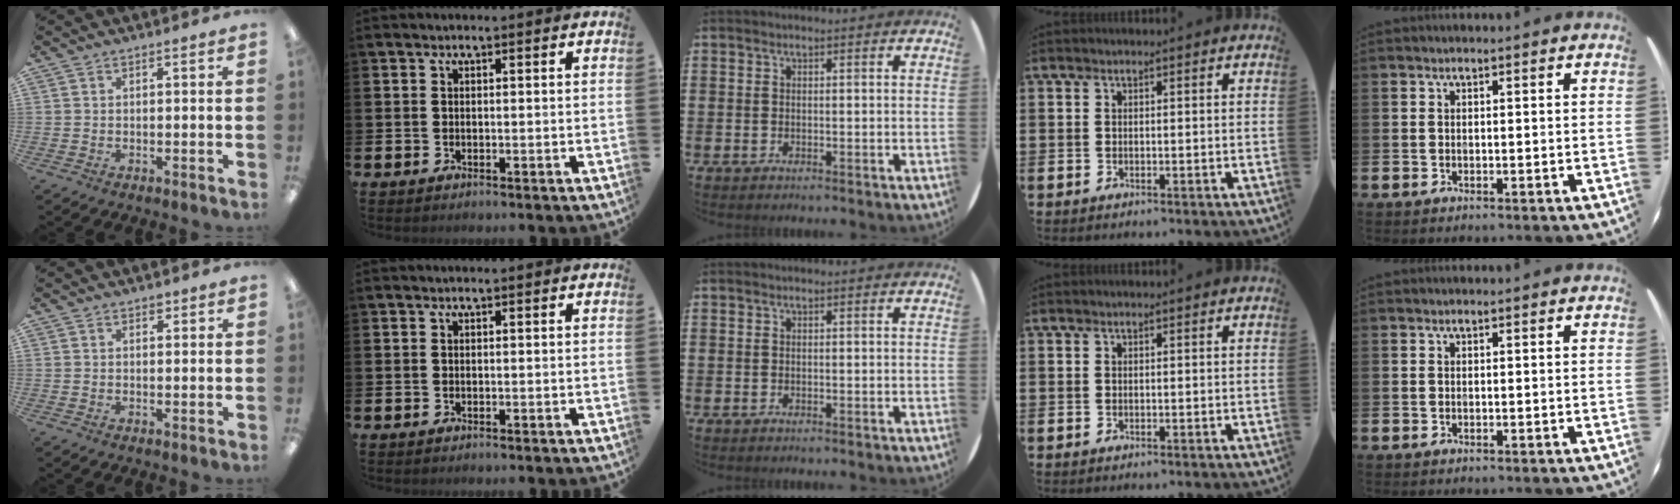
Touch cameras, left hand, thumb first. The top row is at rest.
{"thumb": {"total": 1.3, "force": [1.1, 0.7, 0.4], "torque": [0.000, -0.002, 0.018]}}